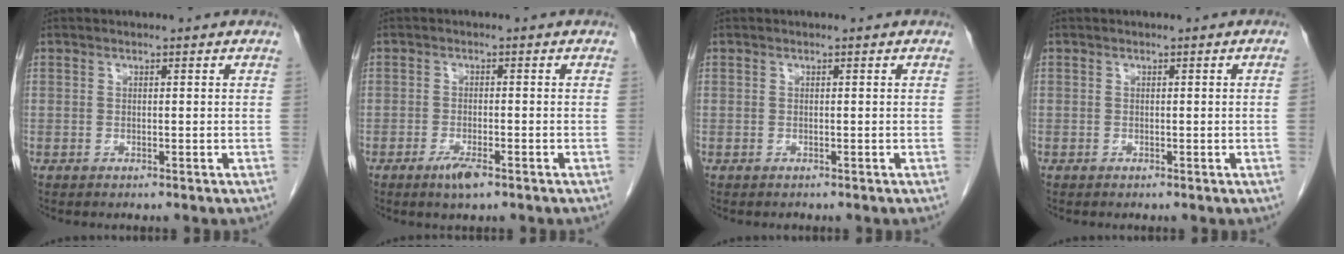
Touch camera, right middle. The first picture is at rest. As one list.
[{"total": 3.0, "force": [-1.9, 0.7, 2.2], "torque": [-0.044, -0.002, -0.034]}, {"total": 0.0}, {"total": 0.7, "force": [-0.1, -0.3, 0.6], "torque": [-0.001, 0.001, 0.000]}]